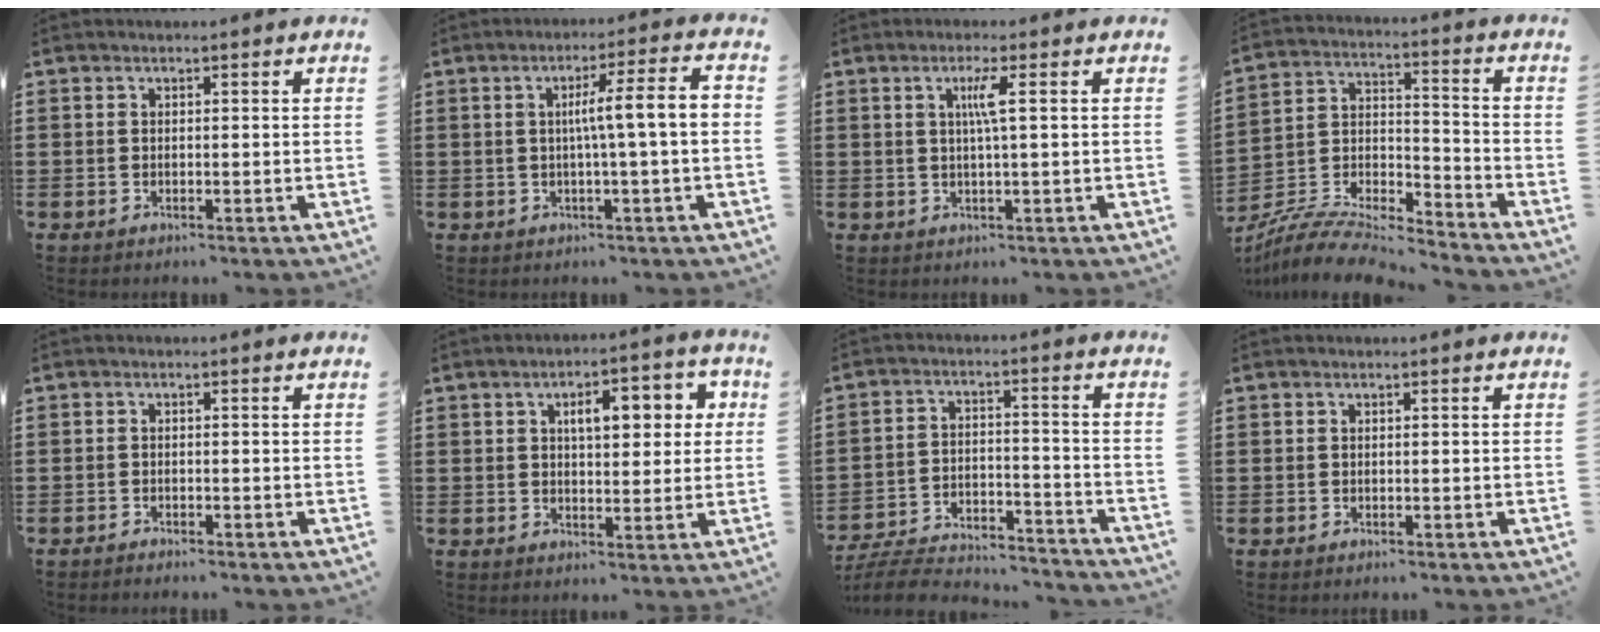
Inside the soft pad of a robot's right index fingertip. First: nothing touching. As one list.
[{"total": 6.4, "force": [-0.2, 0.1, 6.4], "torque": [-0.108, -0.002, -0.012]}, {"total": 3.1, "force": [0.6, -0.4, 3.0], "torque": [-0.060, -0.002, 0.006]}, {"total": 8.1, "force": [-7.8, 1.2, 2.0], "torque": [-0.045, 0.001, -0.158]}, {"total": 0.9, "force": [-0.9, 0.1, -0.2], "torque": [0.001, 0.001, -0.019]}, {"total": 6.5, "force": [2.0, 2.9, 5.5], "torque": [-0.082, 0.000, 0.023]}, {"total": 6.2, "force": [-5.9, 0.9, 1.5], "torque": [-0.034, 0.001, -0.119]}, {"total": 0.0}]